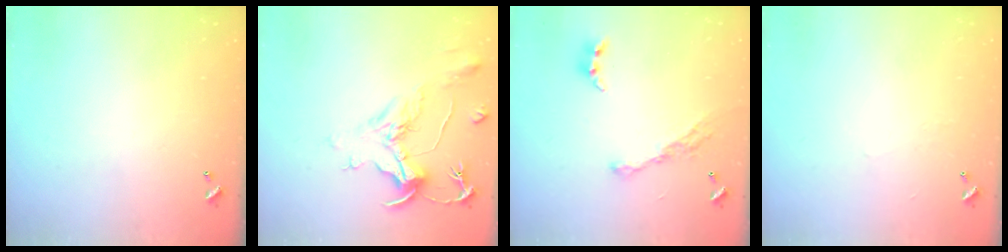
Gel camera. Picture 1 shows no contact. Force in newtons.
{"total": 2.3, "press": 1.8, "slide": 1.3}
{"total": 10.4, "press": 10.3, "slide": 1.2}
{"total": 2.3, "press": 2.3, "slide": 0.4}